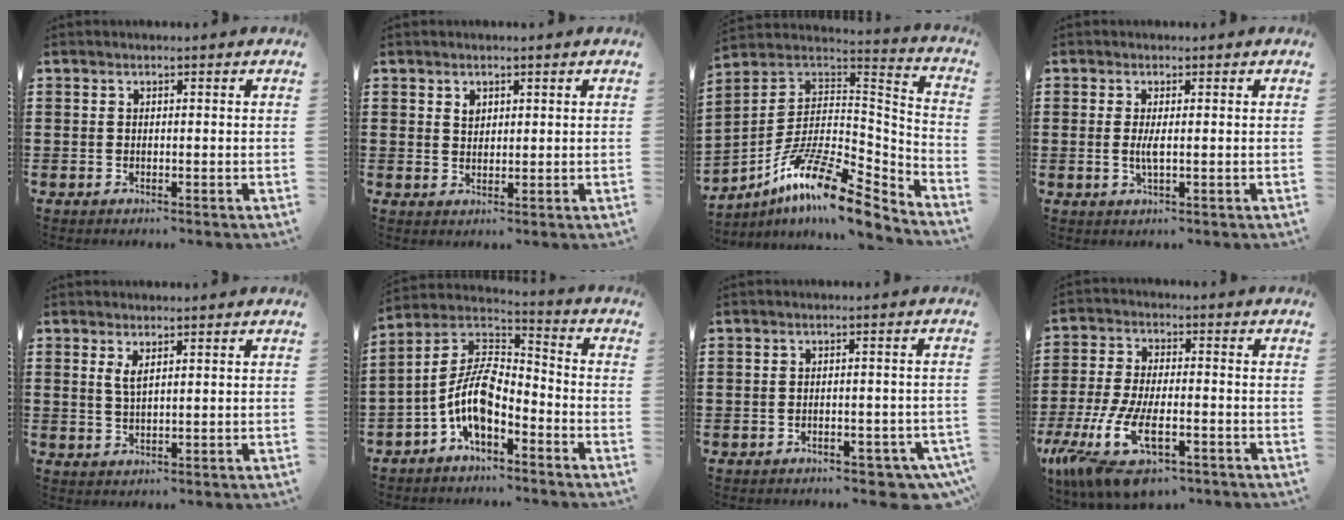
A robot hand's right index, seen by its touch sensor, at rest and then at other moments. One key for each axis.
{"total": 1.5, "fx": 0.9, "fy": 1.1, "fz": 0.7, "tx": -0.016, "ty": 0.004, "tz": 0.017}
{"total": 14.7, "fx": -9.5, "fy": 4.0, "fz": 10.4, "tx": -0.197, "ty": 0.012, "tz": -0.176}
{"total": 2.1, "fx": 0.0, "fy": 0.4, "fz": 2.0, "tx": -0.044, "ty": -0.006, "tz": -0.003}
{"total": 2.1, "fx": 1.1, "fy": 0.6, "fz": 1.7, "tx": -0.036, "ty": 0.003, "tz": 0.019}
{"total": 8.8, "fx": -3.8, "fy": 3.7, "fz": 7.1, "tx": -0.183, "ty": -0.026, "tz": -0.088}
{"total": 3.2, "fx": -2.9, "fy": 0.7, "fz": 1.2, "tx": -0.023, "ty": 0.002, "tz": -0.057}
{"total": 12.1, "fx": -6.9, "fy": 4.4, "fz": 8.9, "tx": -0.205, "ty": 0.000, "tz": -0.131}